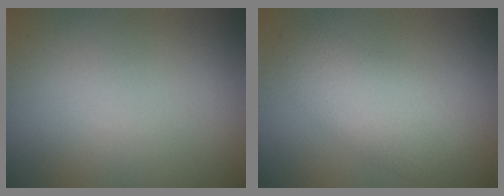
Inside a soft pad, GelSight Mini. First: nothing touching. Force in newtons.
{"total": 4.4, "press": 4.4, "slide": 0.1}